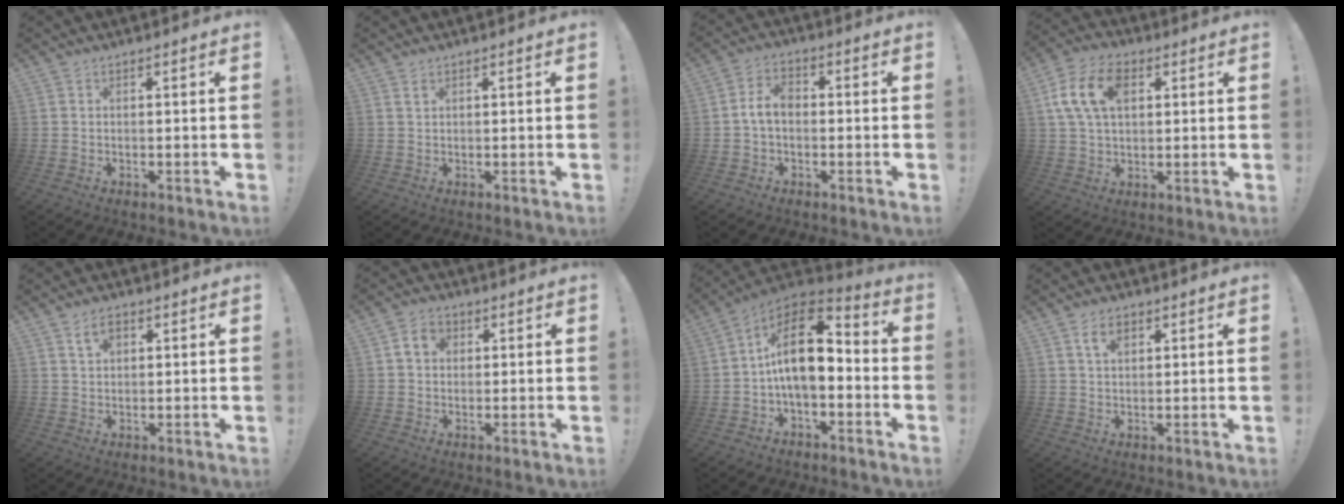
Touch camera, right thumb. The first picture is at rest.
{"total": 1.0, "force": [0.6, 0.0, 0.8], "torque": [-0.013, 0.000, 0.009]}
{"total": 6.3, "force": [-0.6, 4.1, 4.8], "torque": [-0.084, 0.012, -0.010]}
{"total": 13.3, "force": [4.0, 8.6, 9.3], "torque": [-0.176, 0.002, 0.074]}
{"total": 4.0, "force": [1.8, 2.5, 2.5], "torque": [-0.045, 0.004, 0.033]}
{"total": 5.3, "force": [1.4, 4.2, 2.9], "torque": [-0.042, 0.006, 0.026]}
{"total": 15.1, "force": [1.1, 8.1, 12.7], "torque": [-0.215, 0.003, 0.021]}
{"total": 4.4, "force": [1.9, 2.7, 2.9], "torque": [-0.044, 0.000, 0.033]}